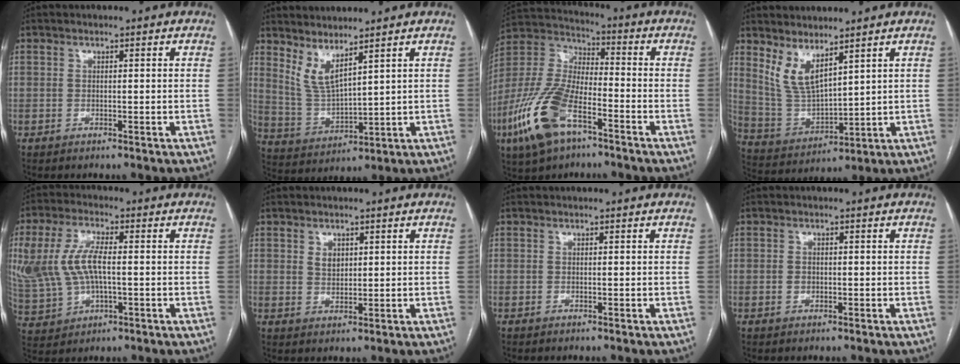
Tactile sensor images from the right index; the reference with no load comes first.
{"total": 5.8, "force": [4.4, 0.7, 3.8], "torque": [-0.090, -0.022, 0.104]}
{"total": 15.8, "force": [-8.0, 6.3, 12.1], "torque": [-0.276, -0.005, -0.151]}
{"total": 7.6, "force": [5.2, 2.2, 5.1], "torque": [-0.111, -0.015, 0.124]}
{"total": 15.6, "force": [1.1, 8.3, 13.1], "torque": [-0.329, 0.007, 0.032]}
{"total": 2.4, "force": [1.0, 1.6, 1.3], "torque": [-0.026, -0.001, 0.023]}
{"total": 0.0}
{"total": 1.3, "force": [-0.3, 1.0, 0.8], "torque": [-0.016, 0.002, -0.002]}